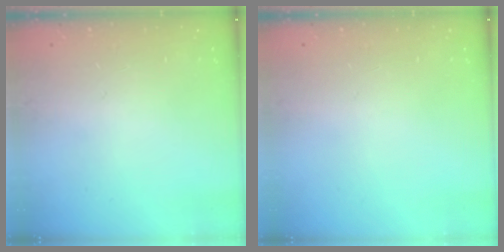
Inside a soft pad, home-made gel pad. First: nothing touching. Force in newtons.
{"total": 0.0}